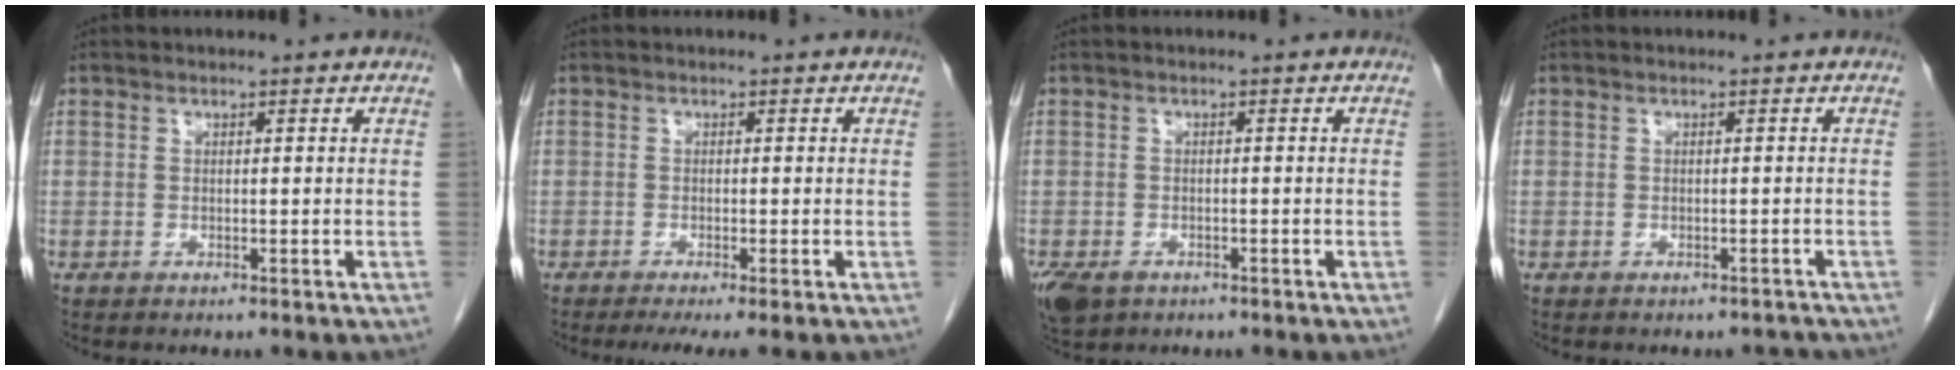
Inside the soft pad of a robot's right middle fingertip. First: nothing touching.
{"total": 3.7, "force": [-2.6, 0.1, 2.6], "torque": [-0.036, -0.011, -0.040]}
{"total": 5.2, "force": [-3.1, 3.3, 2.4], "torque": [-0.048, -0.007, -0.048]}
{"total": 3.1, "force": [-2.8, 1.3, 0.2], "torque": [0.001, 0.001, -0.031]}